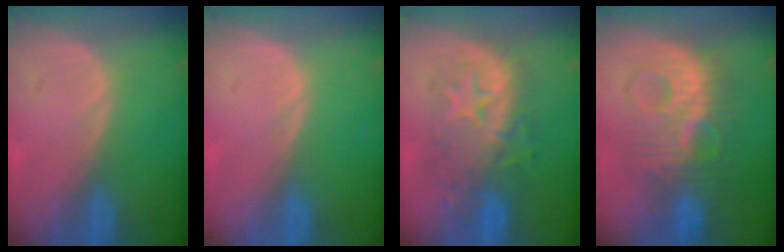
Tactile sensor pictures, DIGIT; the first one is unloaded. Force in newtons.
{"total": 0.0}
{"total": 9.0, "press": 9.0, "slide": 0.3}
{"total": 9.4, "press": 9.4, "slide": 0.8}